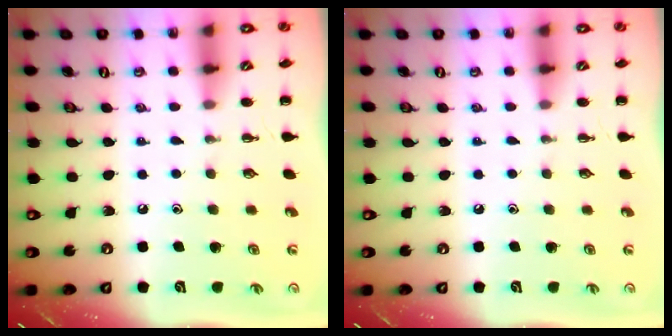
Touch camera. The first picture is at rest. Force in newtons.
{"total": 0.0}